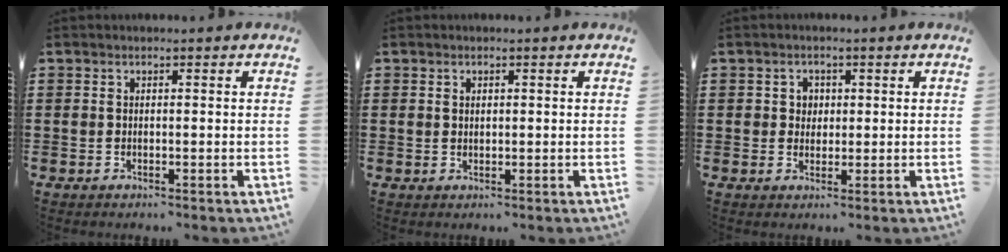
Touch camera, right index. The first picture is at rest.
{"total": 0.8, "force": [0.4, 0.6, 0.3], "torque": [-0.008, 0.005, 0.007]}
{"total": 2.1, "force": [0.4, 1.9, 0.6], "torque": [-0.019, 0.012, 0.005]}